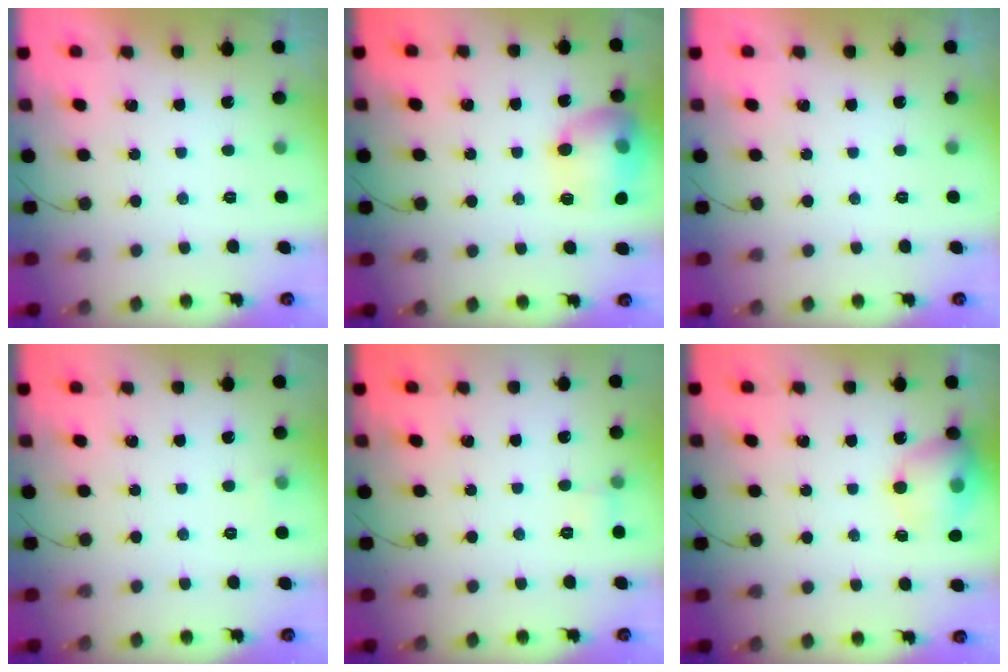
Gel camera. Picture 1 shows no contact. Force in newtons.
{"total": 14.8, "press": 14.8, "slide": 1.2}
{"total": 0.0}
{"total": 4.0, "press": 3.9, "slide": 1.0}
{"total": 5.6, "press": 5.3, "slide": 1.7}
{"total": 13.7, "press": 13.5, "slide": 2.2}